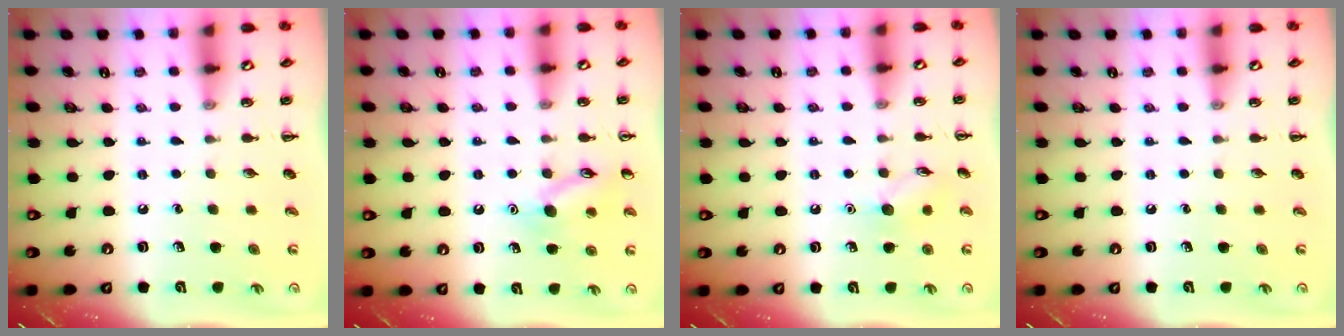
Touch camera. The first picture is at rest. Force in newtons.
{"total": 11.1, "press": 11.1, "slide": 1.0}
{"total": 7.0, "press": 6.9, "slide": 1.3}
{"total": 0.0}